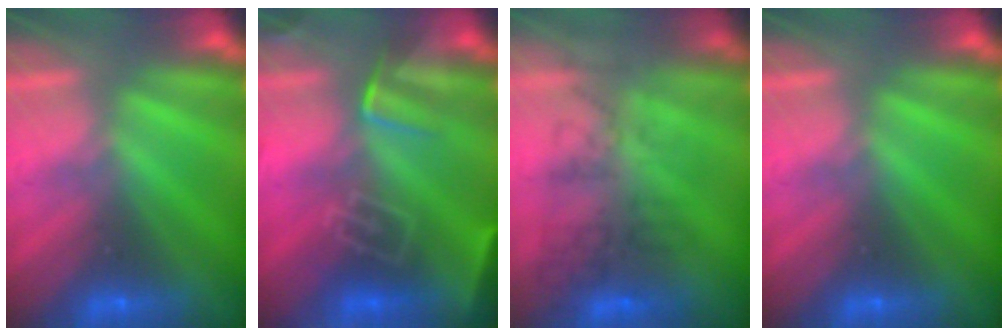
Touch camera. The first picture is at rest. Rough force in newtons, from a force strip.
{"total": 8.1}
{"total": 4.4}
{"total": 0.0}